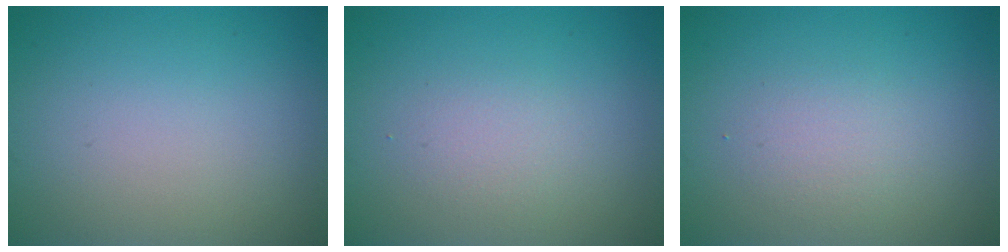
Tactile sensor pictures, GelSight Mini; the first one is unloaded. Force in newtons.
{"total": 1.5, "press": 1.5, "slide": 0.1}
{"total": 1.7, "press": 1.7, "slide": 0.1}